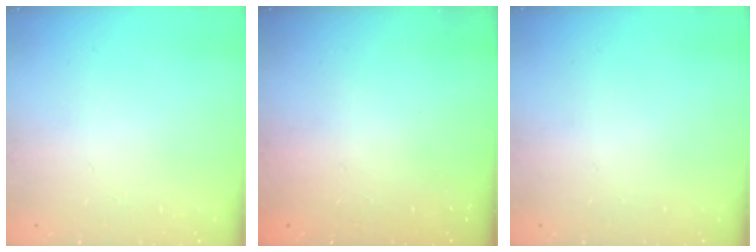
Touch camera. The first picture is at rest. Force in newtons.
{"total": 2.6, "press": 2.4, "slide": 0.8}
{"total": 0.0}